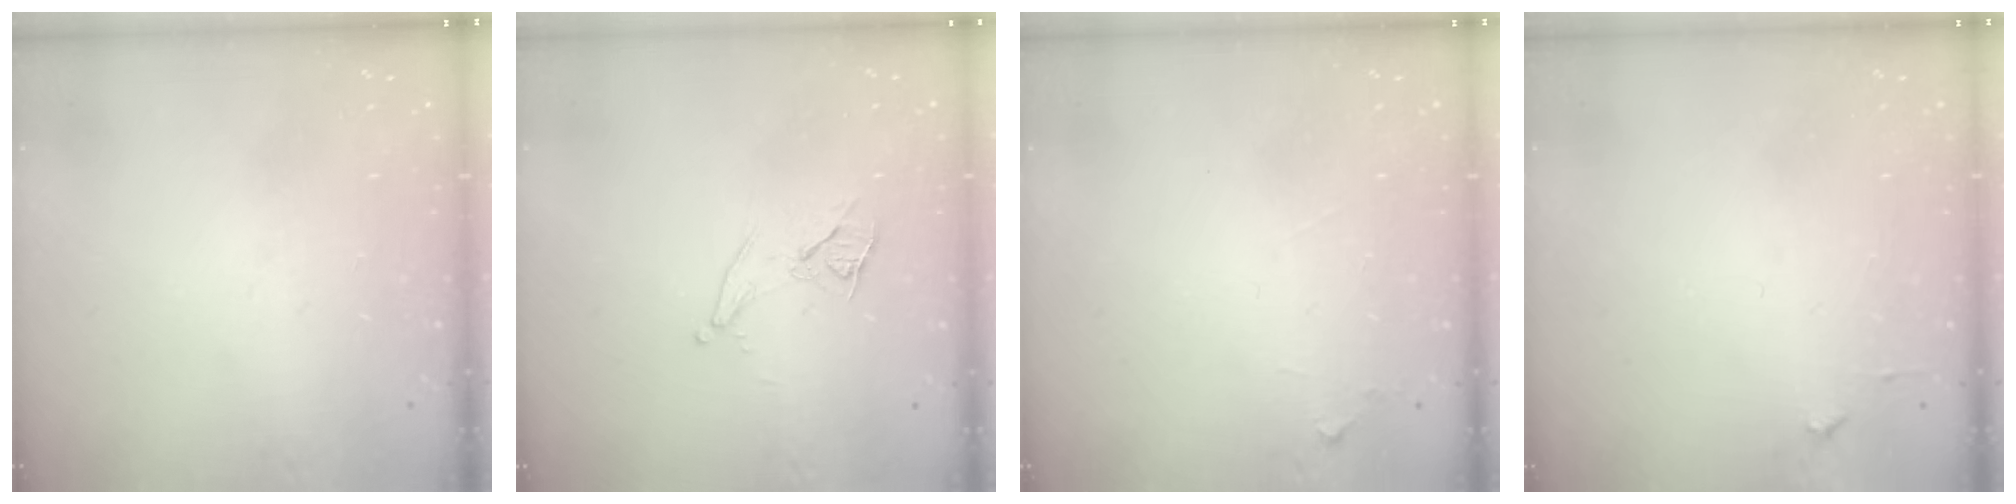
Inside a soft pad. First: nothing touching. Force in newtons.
{"total": 8.5, "press": 7.8, "slide": 3.3}
{"total": 4.4, "press": 4.4, "slide": 0.7}
{"total": 3.0, "press": 3.0, "slide": 0.4}